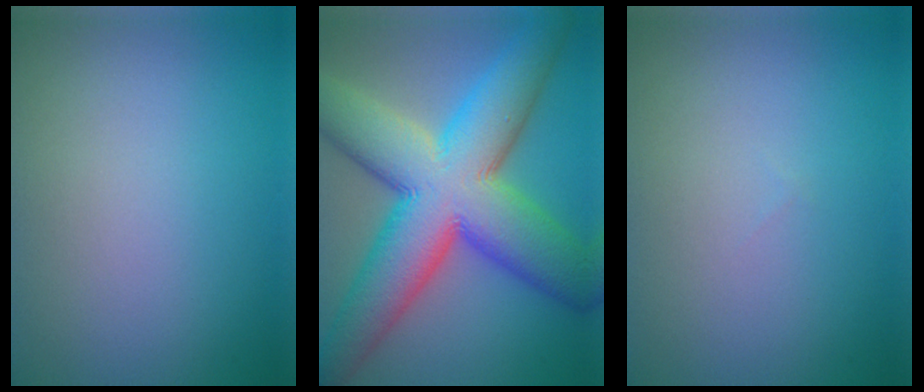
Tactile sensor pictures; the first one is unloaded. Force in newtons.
{"total": 15.0, "press": 15.0, "slide": 0.6}
{"total": 0.0}